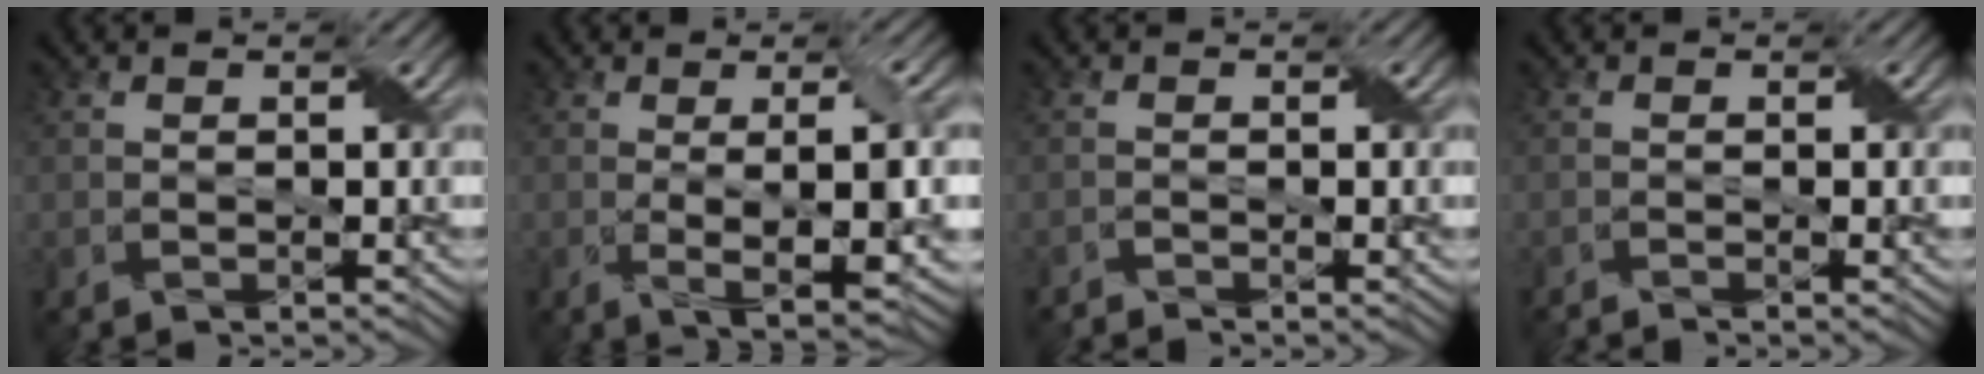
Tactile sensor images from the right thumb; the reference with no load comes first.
{"total": 6.7, "force": [-0.1, 1.6, 6.5], "torque": [-0.105, -0.006, 0.003]}
{"total": 1.2, "force": [-1.0, 0.1, 0.7], "torque": [-0.016, -0.001, -0.021]}
{"total": 1.2, "force": [-0.7, 0.0, 0.9], "torque": [-0.017, 0.002, -0.015]}